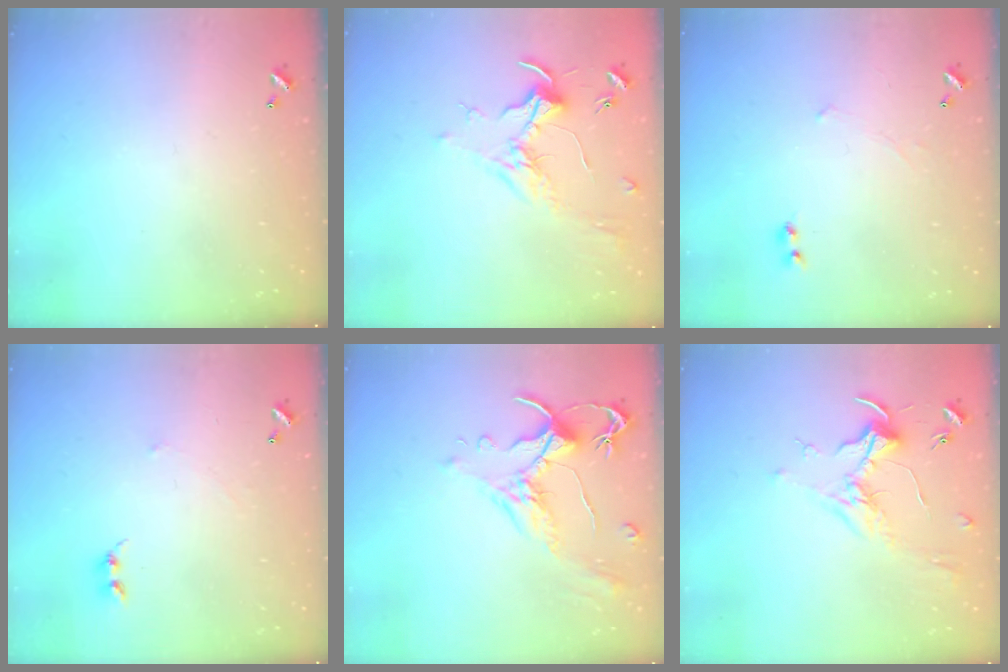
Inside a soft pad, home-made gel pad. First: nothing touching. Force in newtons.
{"total": 1.7, "press": 1.5, "slide": 0.9}
{"total": 2.3, "press": 2.3, "slide": 0.2}
{"total": 2.3, "press": 2.3, "slide": 0.3}
{"total": 1.5, "press": 1.0, "slide": 1.1}
{"total": 1.7, "press": 1.5, "slide": 0.8}